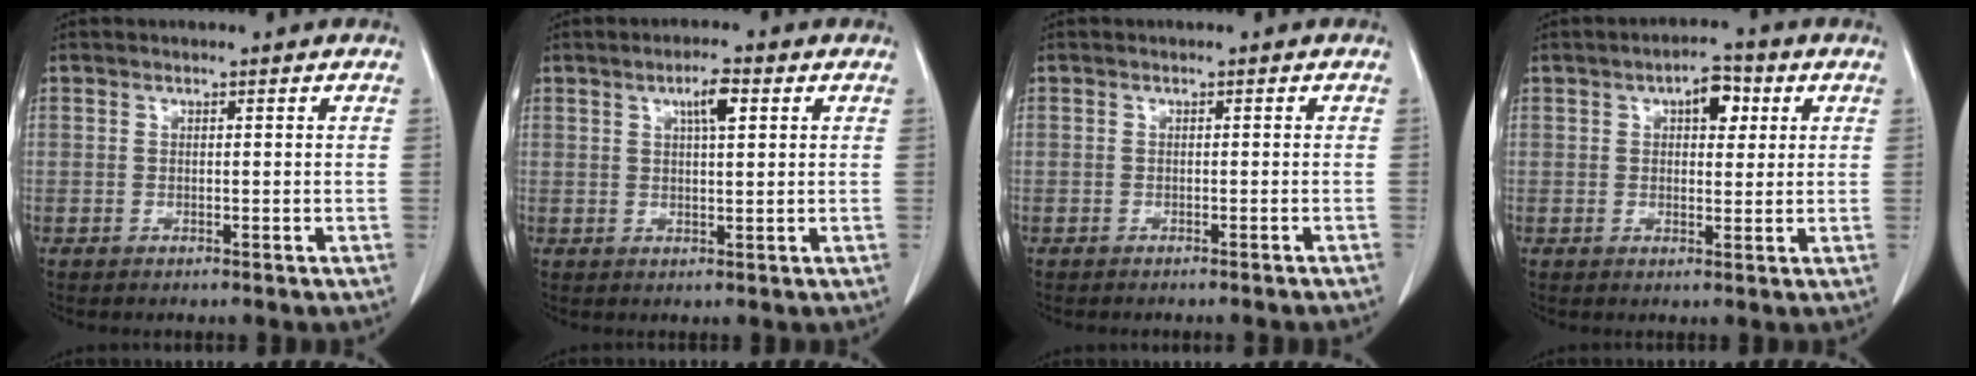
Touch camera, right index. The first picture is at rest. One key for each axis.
{"total": 3.8, "fx": 1.6, "fy": 0.7, "fz": 3.4, "tx": -0.060, "ty": 0.003, "tz": 0.027}
{"total": 2.6, "fx": -2.4, "fy": -0.5, "fz": 0.8, "tx": -0.006, "ty": 0.003, "tz": -0.030}
{"total": 4.9, "fx": 1.9, "fy": 2.4, "fz": 3.9, "tx": -0.056, "ty": 0.015, "tz": 0.026}